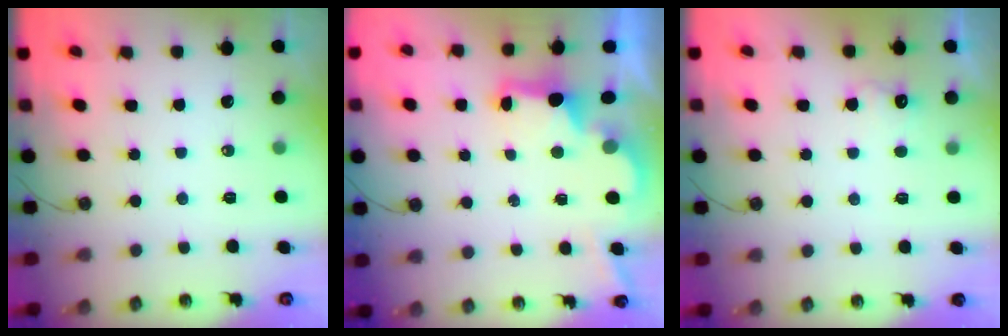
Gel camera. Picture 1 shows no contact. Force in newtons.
{"total": 2.6, "press": 2.5, "slide": 0.9}
{"total": 7.2, "press": 7.0, "slide": 1.4}